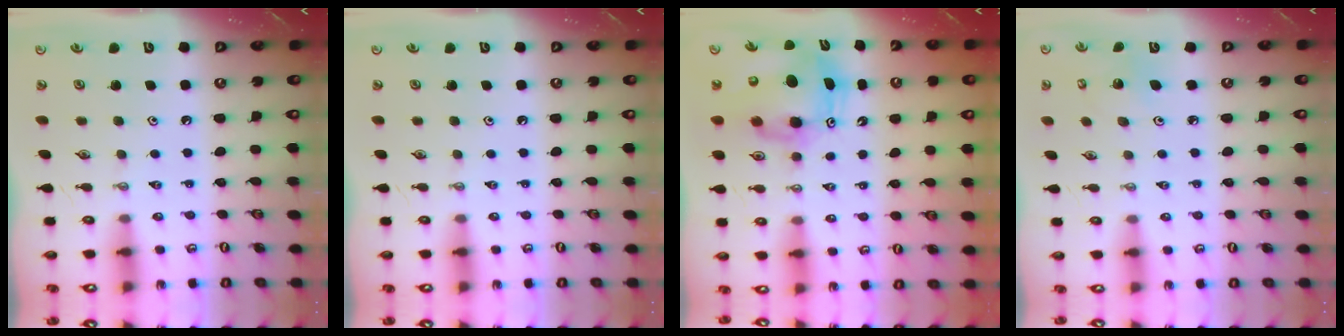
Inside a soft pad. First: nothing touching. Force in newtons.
{"total": 0.0}
{"total": 9.8, "press": 9.5, "slide": 2.1}
{"total": 3.2, "press": 3.2, "slide": 0.1}